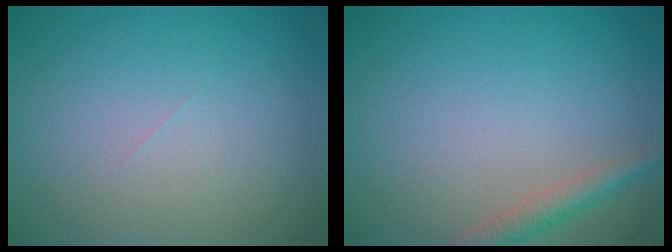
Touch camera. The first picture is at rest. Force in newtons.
{"total": 2.2, "press": 2.2, "slide": 0.1}